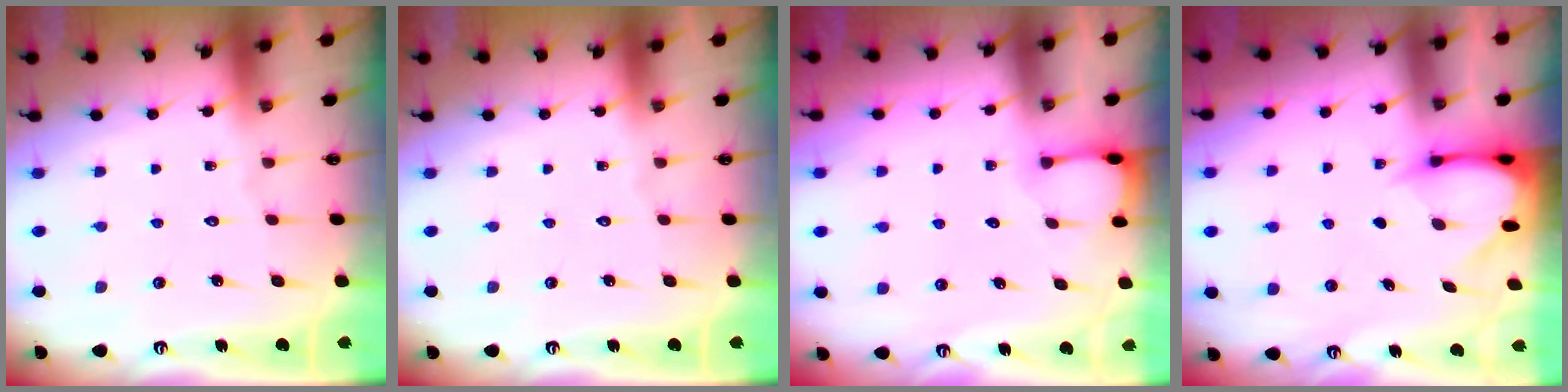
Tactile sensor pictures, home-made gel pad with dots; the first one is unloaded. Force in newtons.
{"total": 0.0}
{"total": 2.7, "press": 2.7, "slide": 0.4}
{"total": 3.5, "press": 3.4, "slide": 0.3}